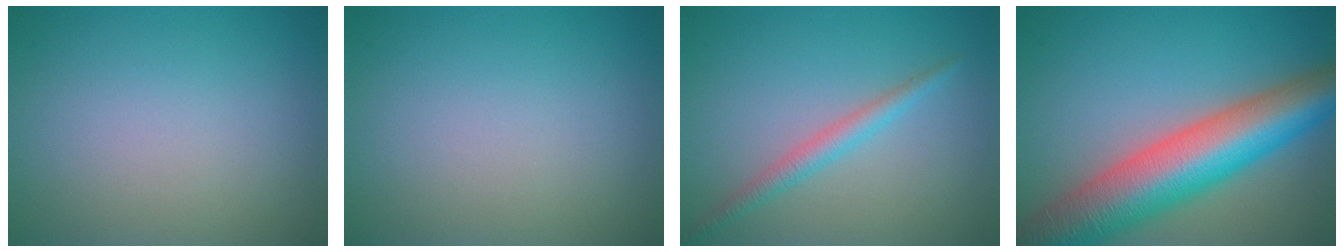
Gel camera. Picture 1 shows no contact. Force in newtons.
{"total": 0.0}
{"total": 2.0, "press": 2.0, "slide": 0.1}
{"total": 11.8, "press": 11.8, "slide": 0.5}